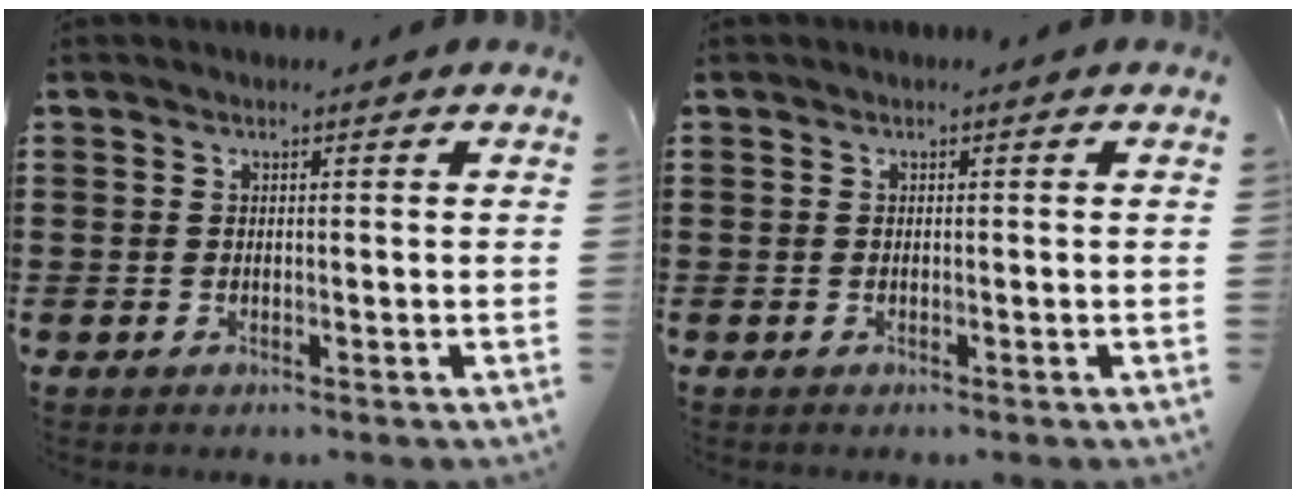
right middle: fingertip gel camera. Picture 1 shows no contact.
{"total": 0.0}